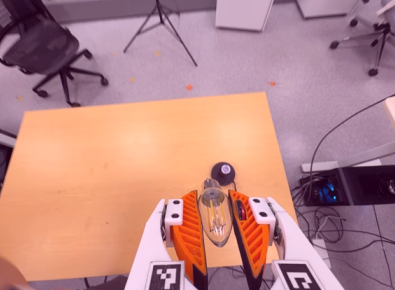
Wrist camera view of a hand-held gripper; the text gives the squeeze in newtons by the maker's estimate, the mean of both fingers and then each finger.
{"total": 12.0, "left": 12.7, "right": 11.2}